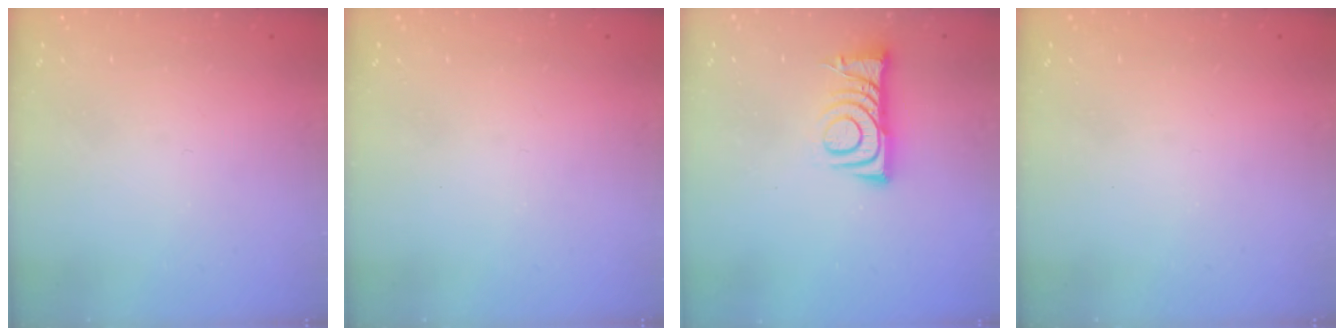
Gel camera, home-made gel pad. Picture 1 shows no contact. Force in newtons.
{"total": 0.0}
{"total": 7.6, "press": 7.6, "slide": 0.7}
{"total": 0.0}